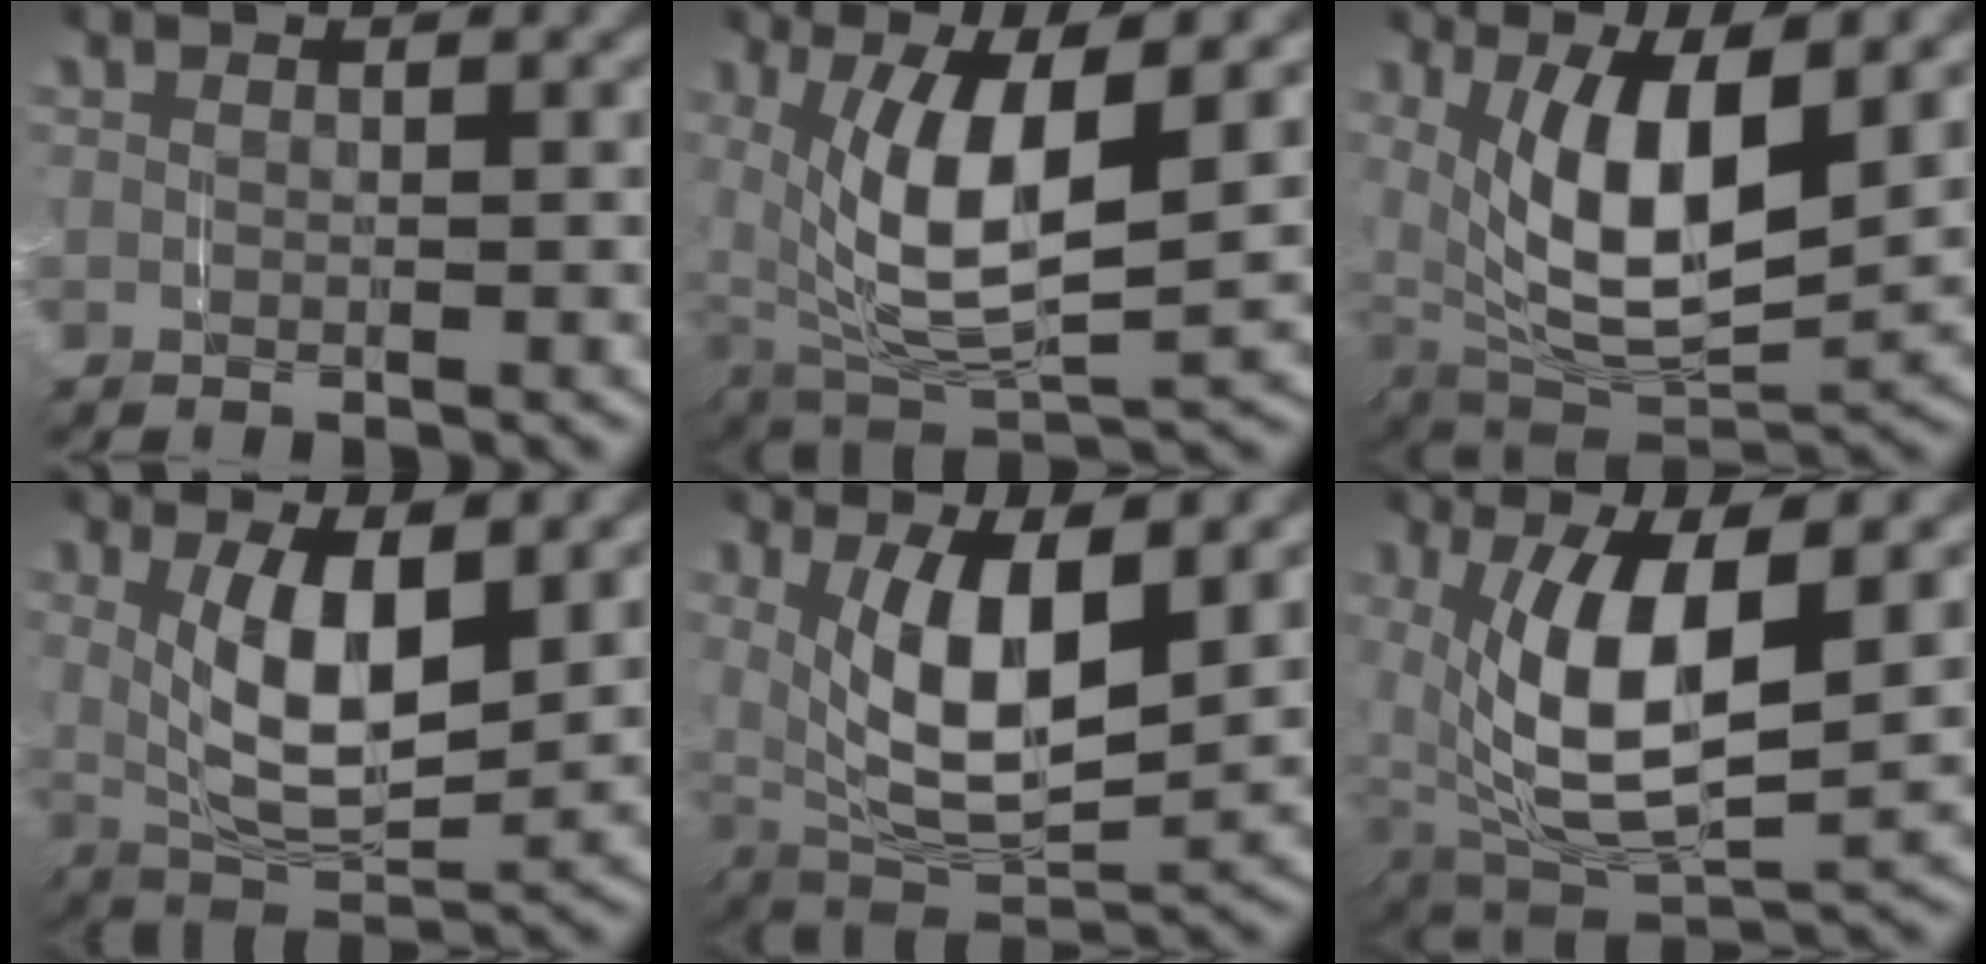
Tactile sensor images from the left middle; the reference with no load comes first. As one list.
[{"total": 10.0, "force": [0.6, 5.6, 8.2], "torque": [-0.171, -0.019, 0.021]}, {"total": 10.0, "force": [0.5, 6.0, 8.0], "torque": [-0.175, -0.035, 0.023]}, {"total": 8.0, "force": [1.1, 4.4, 6.5], "torque": [-0.136, -0.018, 0.027]}, {"total": 9.0, "force": [0.8, 5.1, 7.4], "torque": [-0.157, -0.027, 0.026]}, {"total": 10.8, "force": [0.0, 6.2, 8.8], "torque": [-0.192, -0.032, 0.018]}]